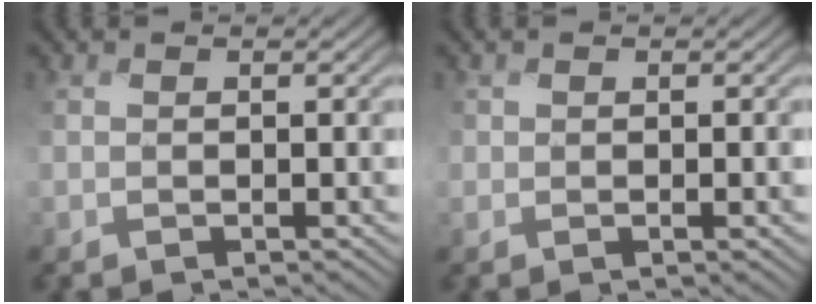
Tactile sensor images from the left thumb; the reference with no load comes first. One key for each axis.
{"total": 1.3, "fx": 0.3, "fy": 0.9, "fz": 0.8, "tx": -0.019, "ty": -0.003, "tz": 0.006}